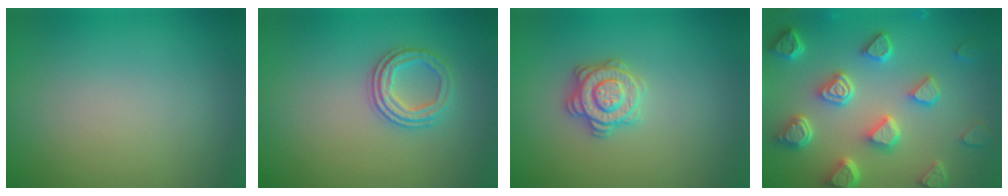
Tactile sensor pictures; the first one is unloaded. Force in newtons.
{"total": 2.5, "press": 2.4, "slide": 0.9}
{"total": 2.9, "press": 2.9, "slide": 0.4}
{"total": 7.4, "press": 5.9, "slide": 4.5}